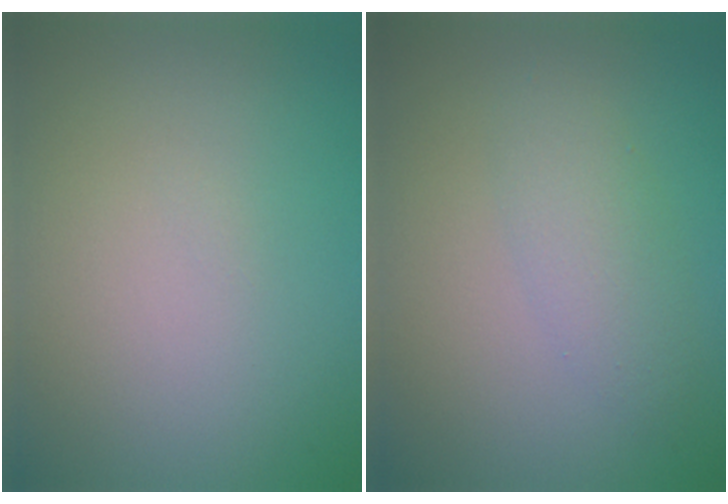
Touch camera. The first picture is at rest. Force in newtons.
{"total": 2.5, "press": 2.5, "slide": 0.1}